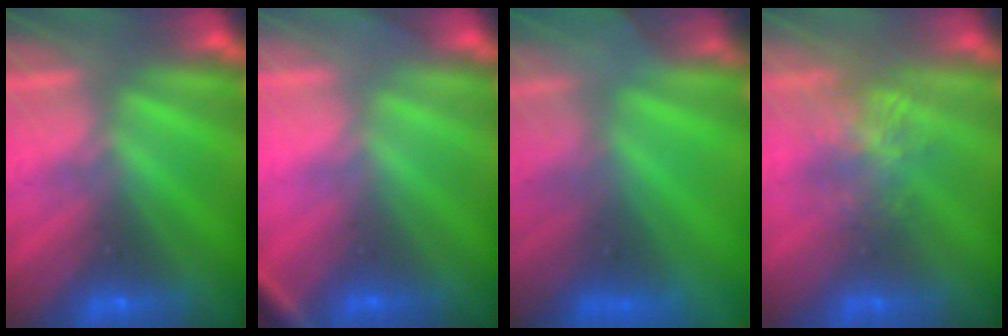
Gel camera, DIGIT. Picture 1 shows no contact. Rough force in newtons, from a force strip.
{"total": 2.7}
{"total": 6.9}
{"total": 3.9}